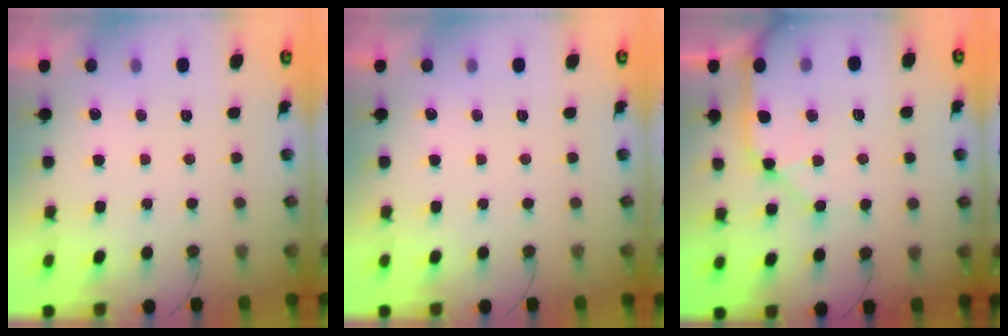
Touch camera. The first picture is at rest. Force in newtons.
{"total": 0.0}
{"total": 12.0, "press": 11.9, "slide": 1.6}